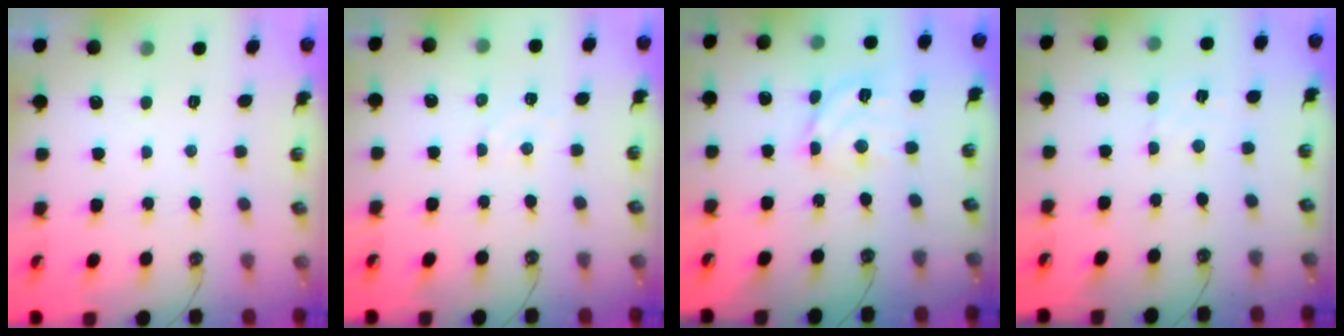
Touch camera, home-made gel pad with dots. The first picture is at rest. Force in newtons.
{"total": 5.8, "press": 5.8, "slide": 0.8}
{"total": 10.6, "press": 10.5, "slide": 1.3}
{"total": 2.9, "press": 2.9, "slide": 0.4}